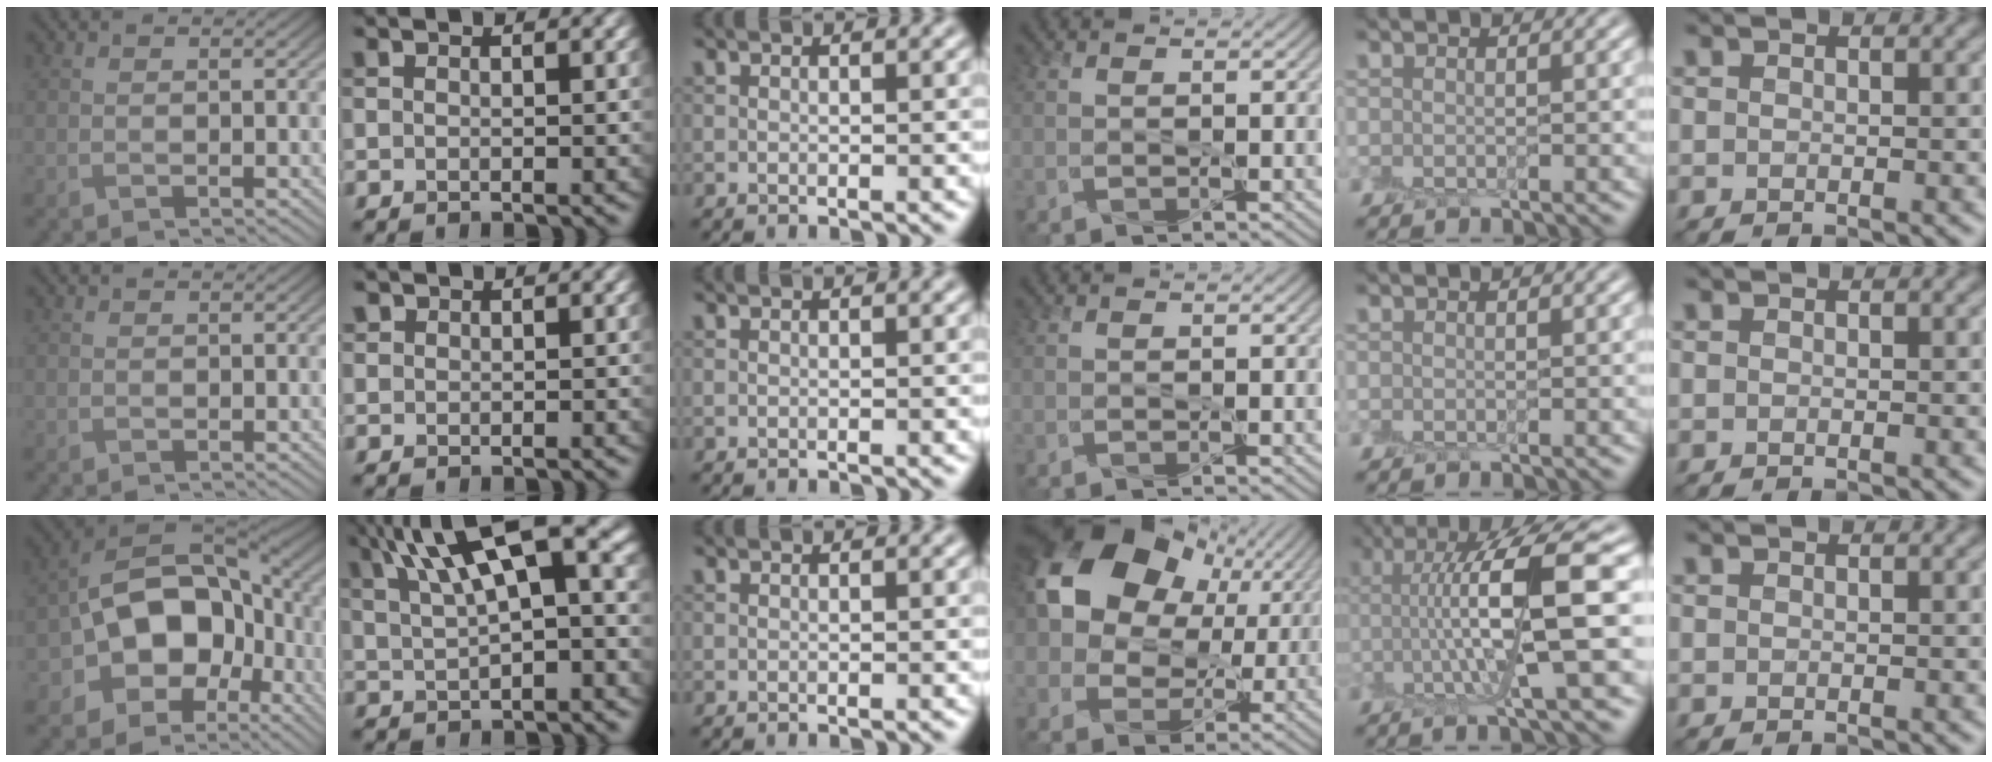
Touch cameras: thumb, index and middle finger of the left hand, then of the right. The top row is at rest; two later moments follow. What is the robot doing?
{"motion": "peel", "object": "postage stamp"}